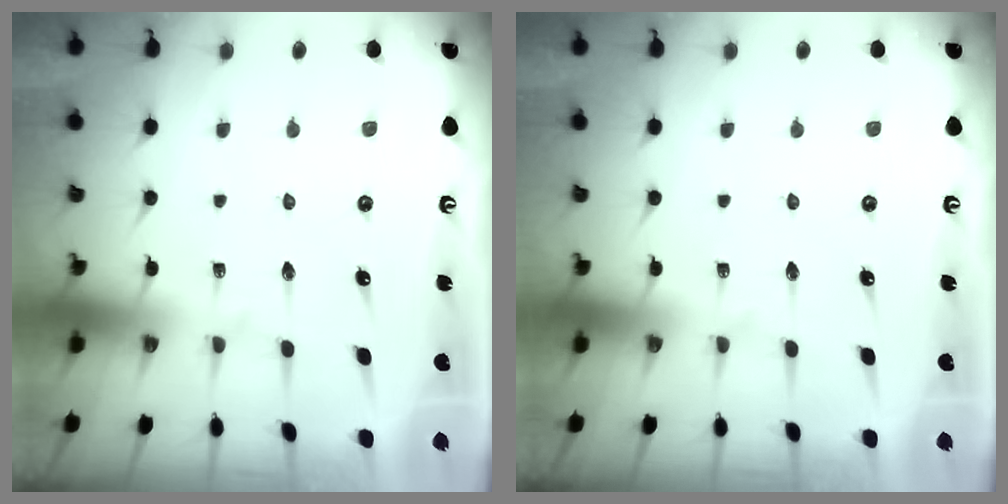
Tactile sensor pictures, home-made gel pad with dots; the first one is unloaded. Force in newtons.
{"total": 0.0}